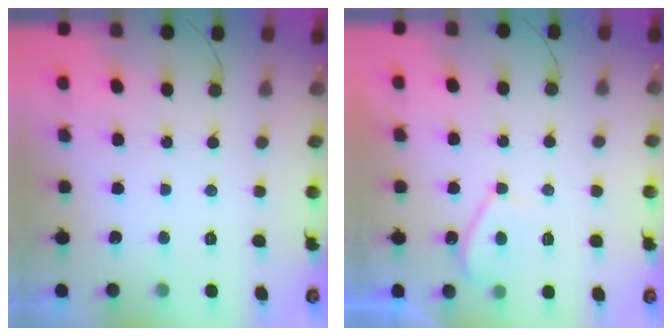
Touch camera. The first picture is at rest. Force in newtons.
{"total": 3.6, "press": 3.6, "slide": 0.7}